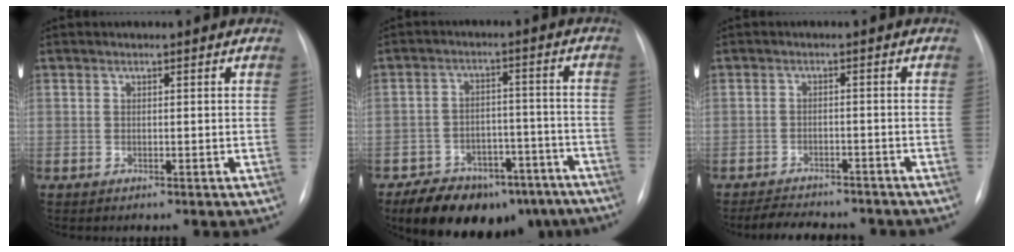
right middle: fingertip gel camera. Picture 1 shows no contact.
{"total": 17.6, "force": [-13.7, 8.6, 7.0], "torque": [-0.099, 0.019, -0.185]}
{"total": 8.9, "force": [-8.0, 2.5, 3.0], "torque": [-0.046, 0.001, -0.109]}